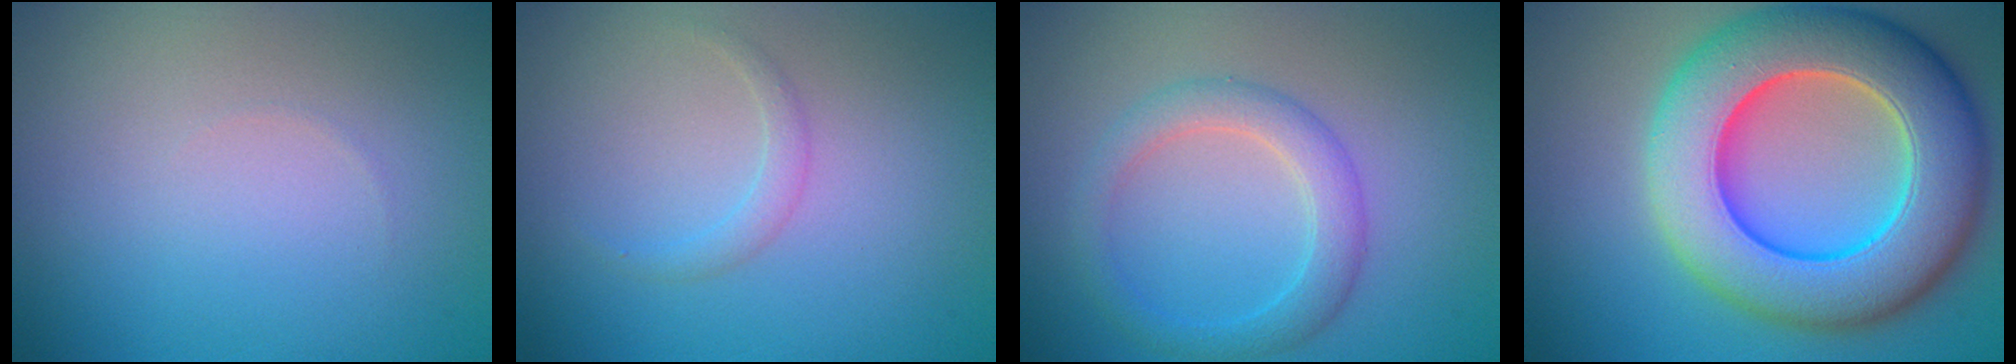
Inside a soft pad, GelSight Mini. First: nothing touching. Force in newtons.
{"total": 1.1, "press": 1.1, "slide": 0.1}
{"total": 3.0, "press": 3.0, "slide": 0.1}
{"total": 13.3, "press": 13.1, "slide": 2.1}